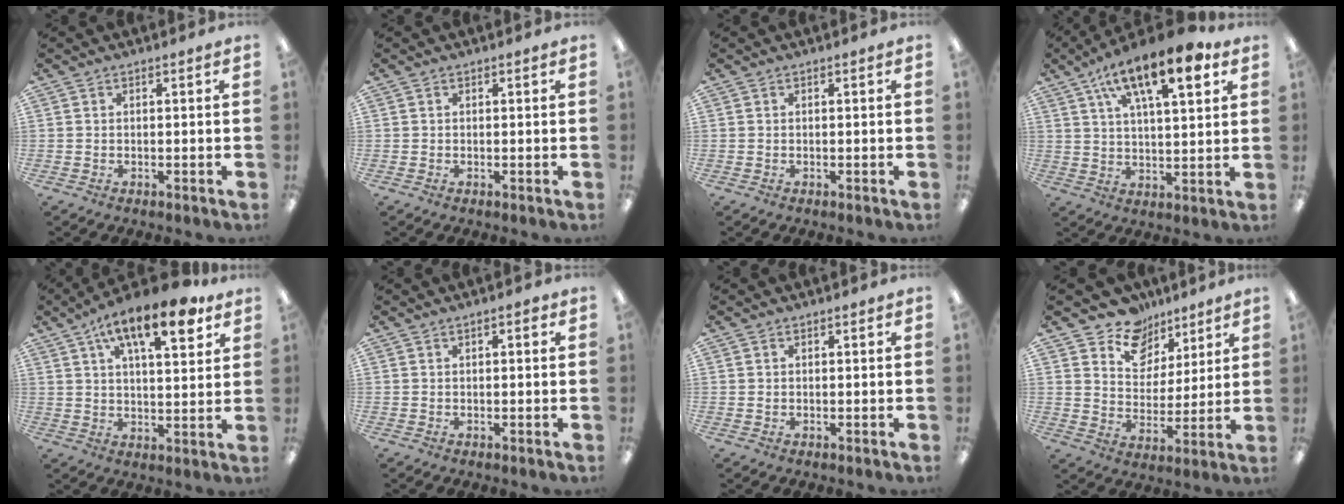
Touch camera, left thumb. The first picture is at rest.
{"total": 0.0}
{"total": 0.0}
{"total": 16.6, "force": [9.1, 5.9, 12.5], "torque": [-0.193, -0.036, 0.147]}
{"total": 15.5, "force": [8.7, 5.8, 11.4], "torque": [-0.167, -0.039, 0.139]}
{"total": 1.4, "force": [0.6, 0.6, 1.1], "torque": [-0.015, 0.001, 0.008]}
{"total": 0.7, "force": [0.4, 0.5, 0.3], "torque": [-0.007, 0.003, 0.006]}
{"total": 11.1, "force": [8.3, 7.1, 1.8], "torque": [-0.036, -0.066, 0.157]}